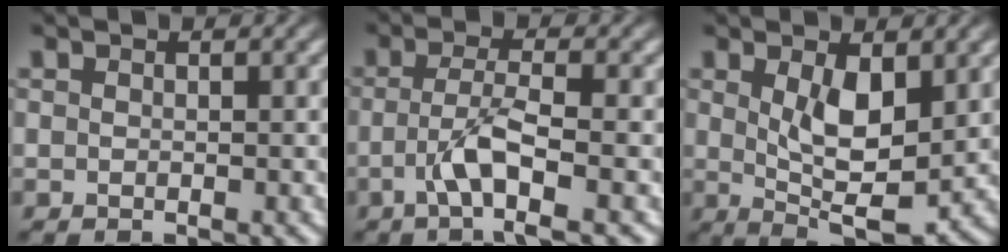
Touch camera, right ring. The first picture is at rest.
{"total": 3.9, "force": [-1.6, 0.7, 3.5], "torque": [-0.068, -0.012, -0.023]}
{"total": 5.9, "force": [0.4, 2.1, 5.4], "torque": [-0.094, -0.033, 0.020]}